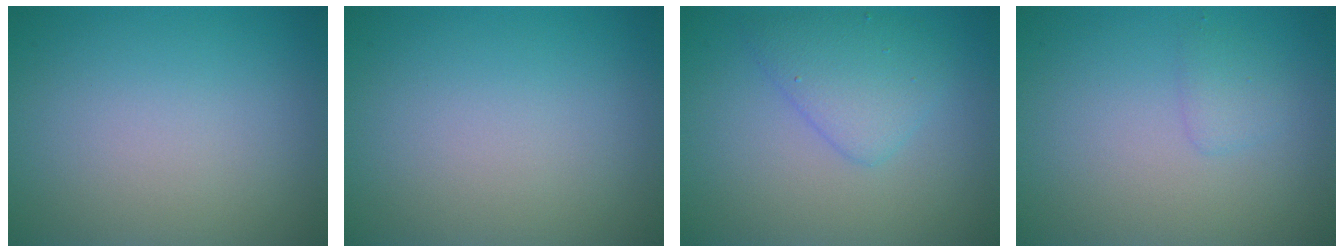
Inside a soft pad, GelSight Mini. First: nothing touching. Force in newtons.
{"total": 0.0}
{"total": 3.0, "press": 3.0, "slide": 0.2}
{"total": 1.1, "press": 1.1, "slide": 0.1}